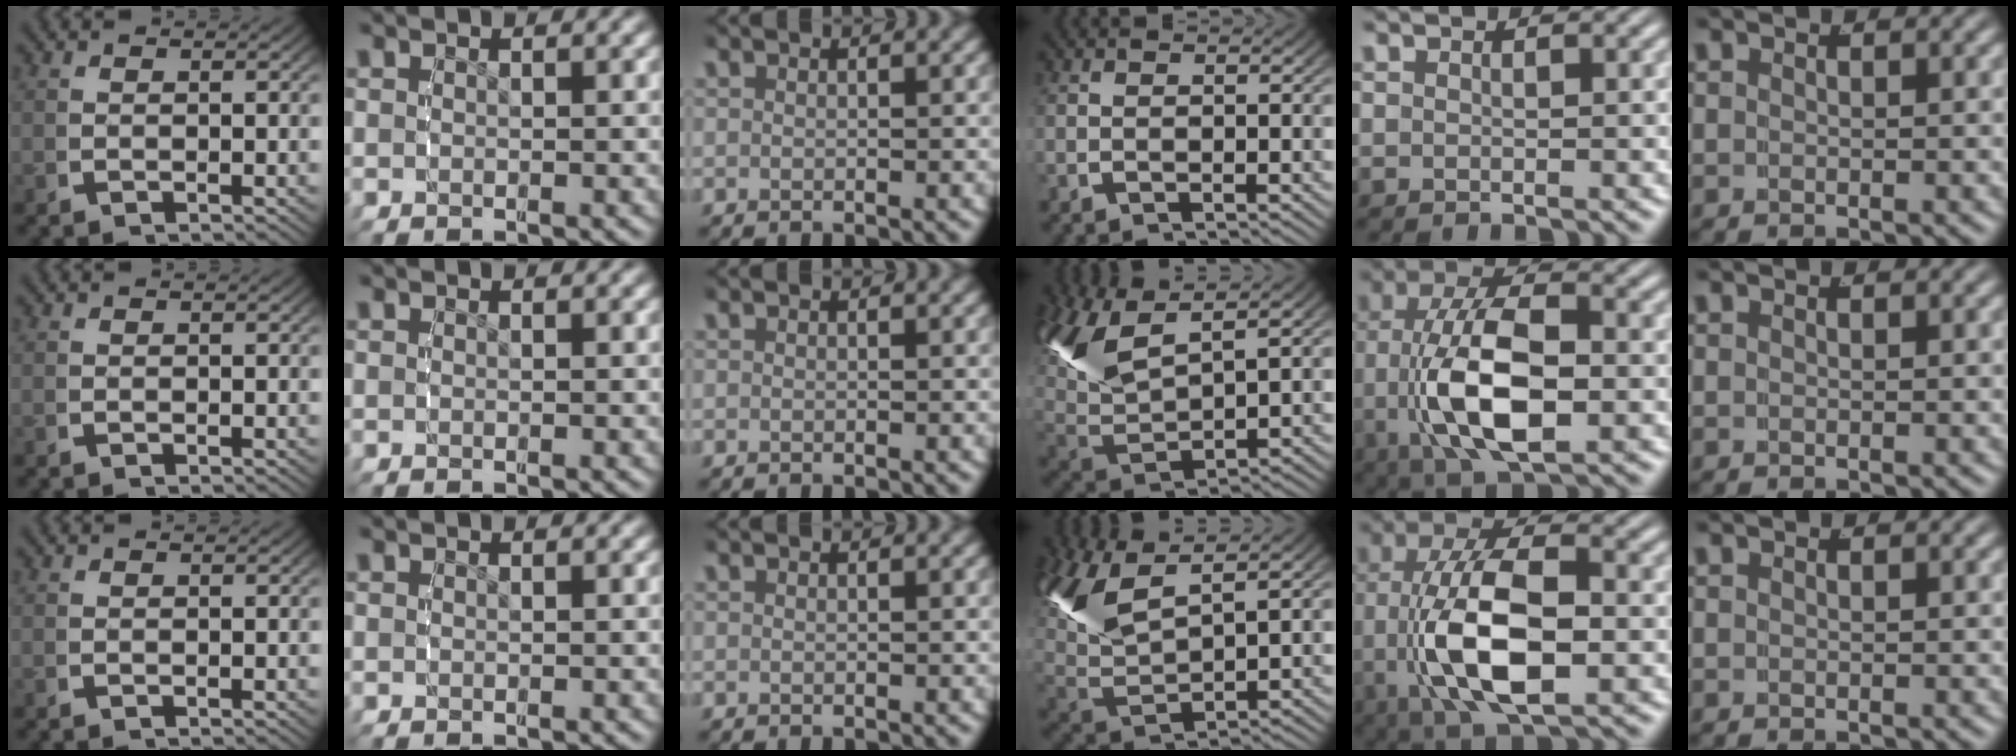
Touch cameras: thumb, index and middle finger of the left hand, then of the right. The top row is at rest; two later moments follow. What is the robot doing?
{"motion": "grasp_and_lifting", "object": "bottle cap"}